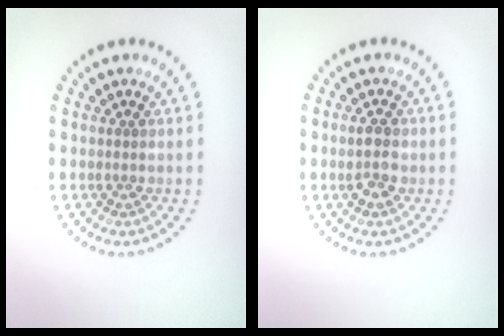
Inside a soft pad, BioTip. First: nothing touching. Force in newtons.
{"total": 2.3, "press": 2.3, "slide": 0.2}